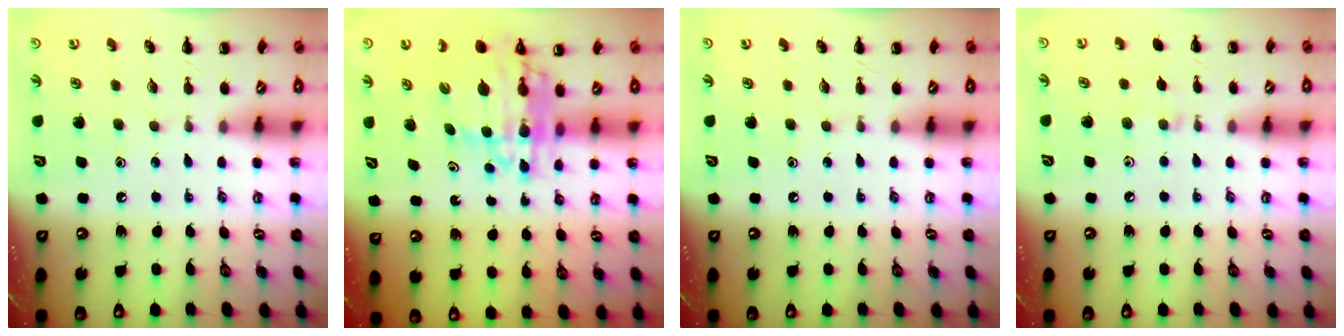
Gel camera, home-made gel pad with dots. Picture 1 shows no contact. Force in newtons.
{"total": 11.4, "press": 10.9, "slide": 3.4}
{"total": 0.0}
{"total": 5.1, "press": 4.8, "slide": 1.7}